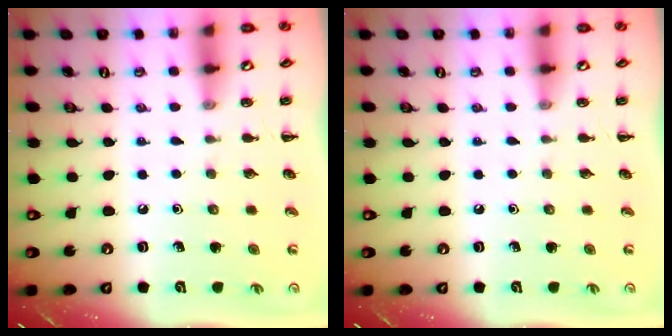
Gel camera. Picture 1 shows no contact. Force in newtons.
{"total": 0.0}